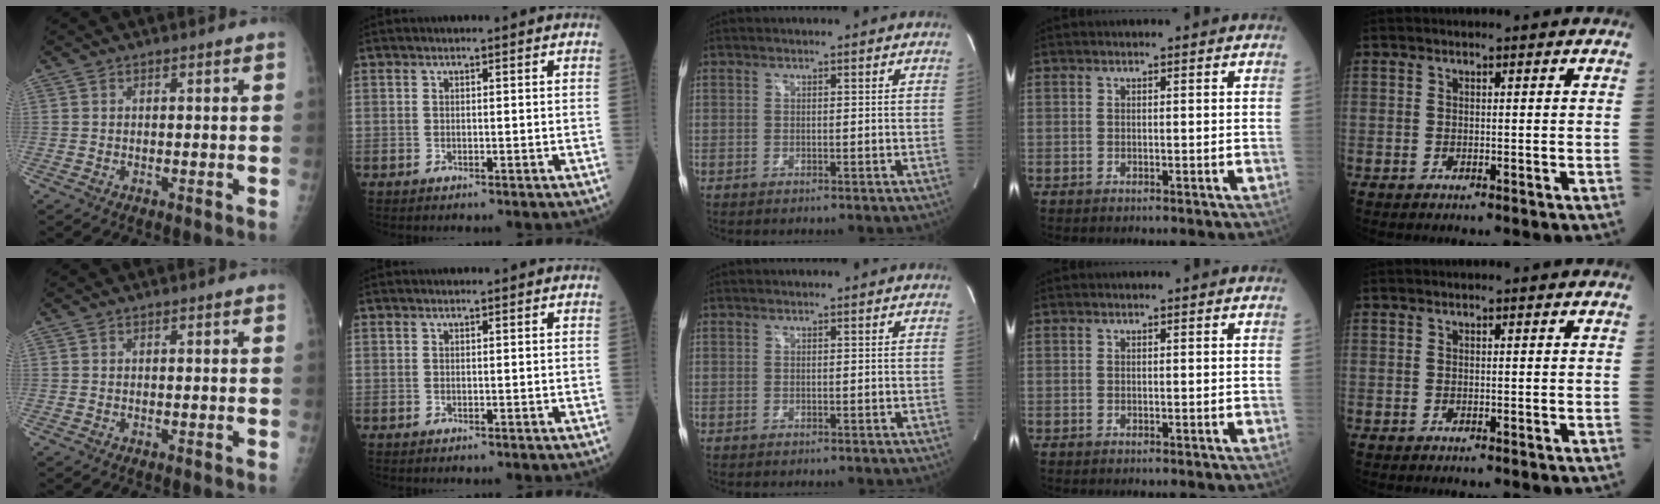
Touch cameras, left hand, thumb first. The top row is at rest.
{}